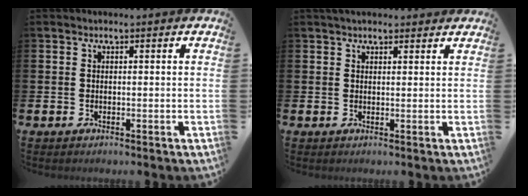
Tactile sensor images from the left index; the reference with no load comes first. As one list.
[{"total": 2.2, "force": [2.0, 0.7, 0.6], "torque": [-0.001, -0.004, 0.033]}]